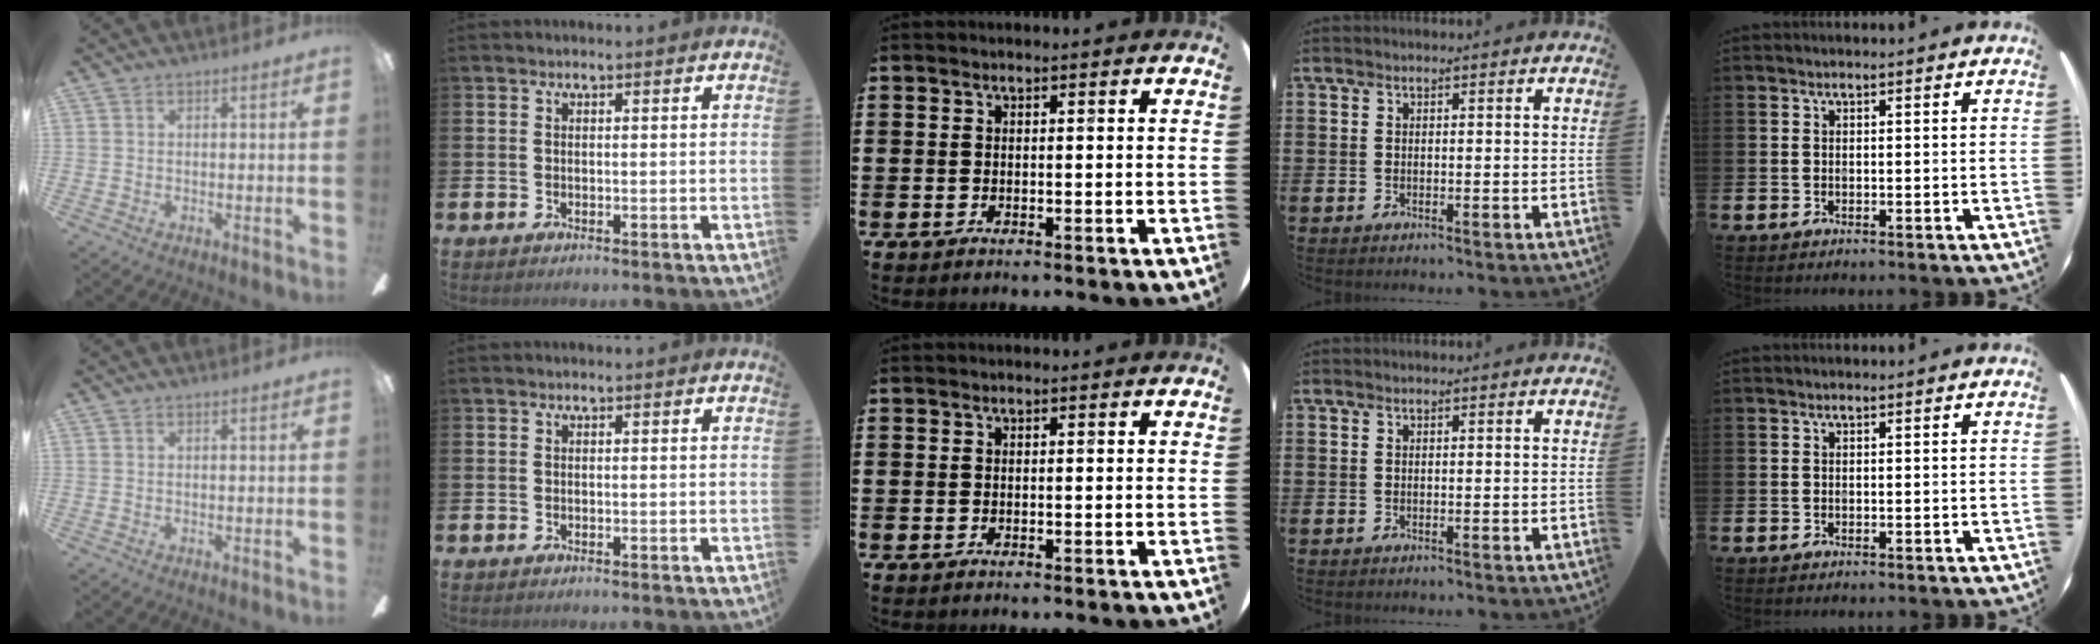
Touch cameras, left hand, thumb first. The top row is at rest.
{}